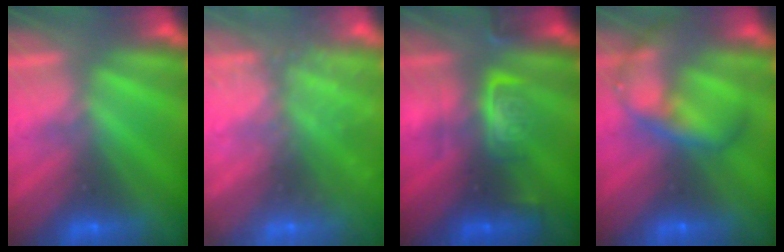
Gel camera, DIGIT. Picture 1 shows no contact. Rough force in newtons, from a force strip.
{"total": 6.7}
{"total": 2.7}
{"total": 9.4}